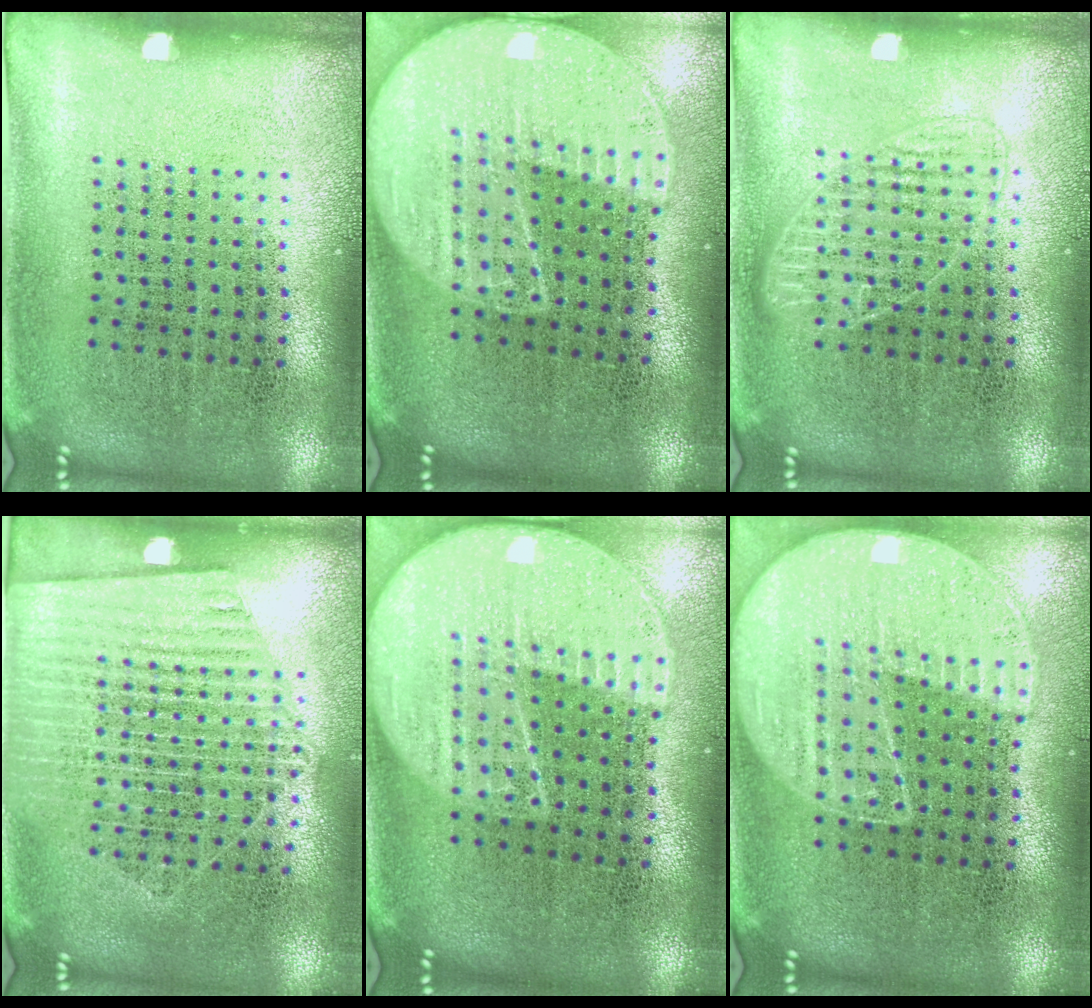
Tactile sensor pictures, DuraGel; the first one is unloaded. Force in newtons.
{"total": 2.3, "press": 2.0, "slide": 1.1}
{"total": 1.8, "press": 1.8, "slide": 0.3}
{"total": 1.5, "press": 1.4, "slide": 0.6}
{"total": 2.3, "press": 2.0, "slide": 1.1}
{"total": 1.5, "press": 1.4, "slide": 0.4}